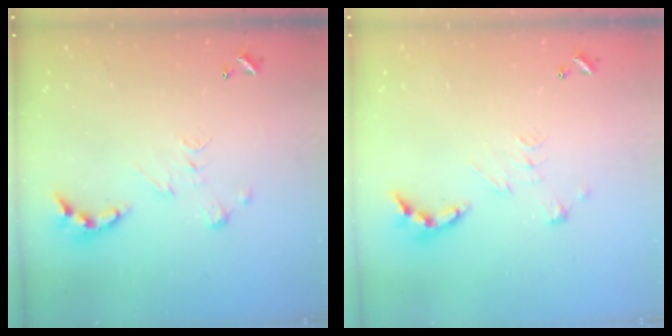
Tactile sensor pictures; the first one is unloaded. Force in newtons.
{"total": 2.7, "press": 2.2, "slide": 1.5}